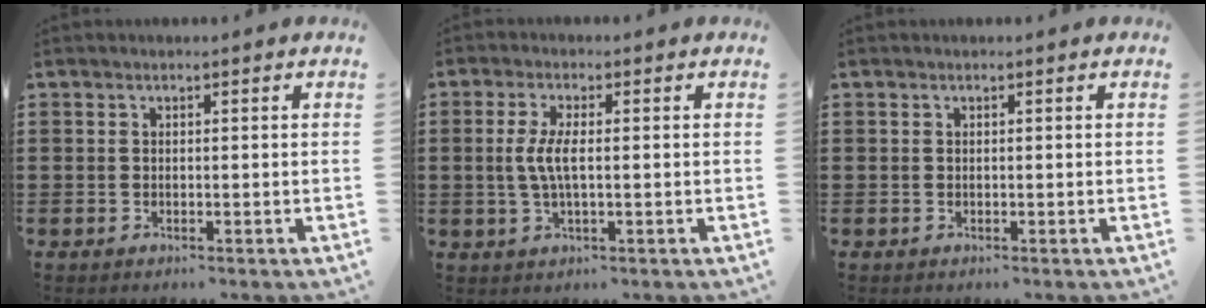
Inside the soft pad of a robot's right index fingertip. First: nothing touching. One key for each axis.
{"total": 4.4, "fx": -0.1, "fy": 1.2, "fz": 4.3, "tx": -0.099, "ty": -0.007, "tz": -0.010}
{"total": 0.0}